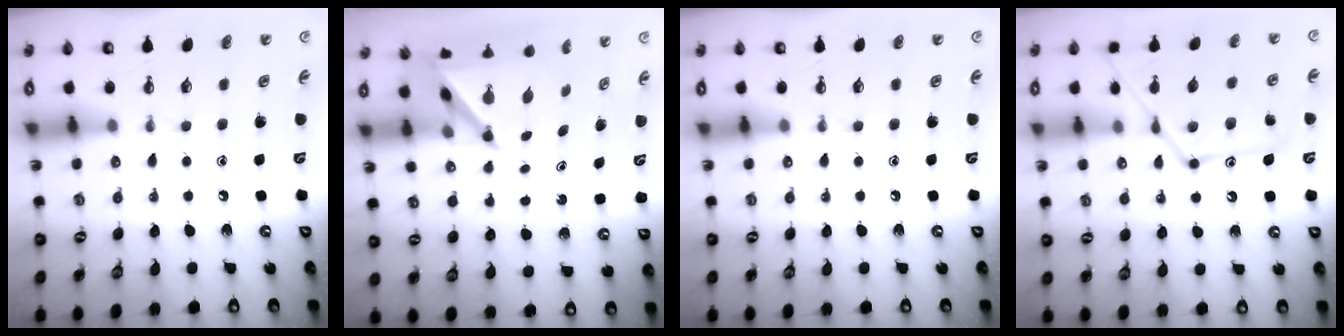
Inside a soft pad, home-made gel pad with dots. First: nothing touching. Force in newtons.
{"total": 4.8, "press": 4.8, "slide": 0.2}
{"total": 0.0}
{"total": 16.2, "press": 16.2, "slide": 1.2}